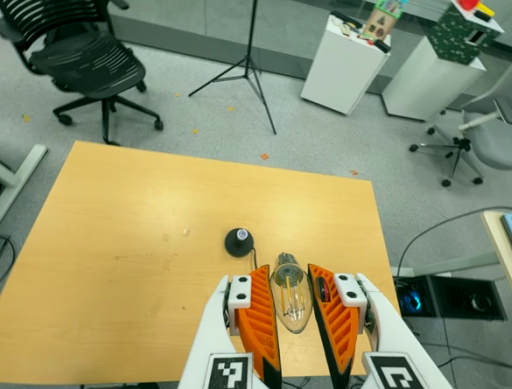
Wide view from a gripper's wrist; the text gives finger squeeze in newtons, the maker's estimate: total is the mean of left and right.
{"total": 9.8, "left": 9.2, "right": 10.4}